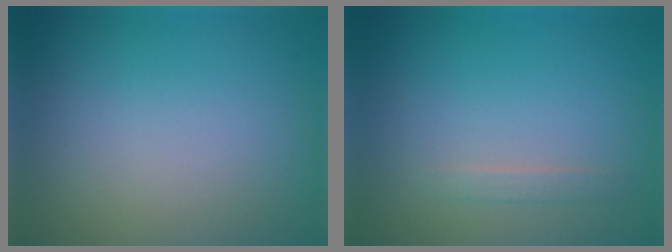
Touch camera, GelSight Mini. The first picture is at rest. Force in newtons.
{"total": 0.9, "press": 0.9, "slide": 0.1}